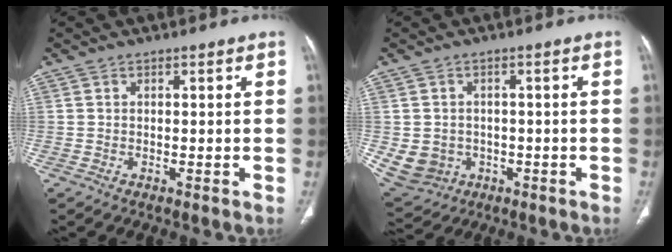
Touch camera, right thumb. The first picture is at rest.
{"total": 8.4, "force": [-1.8, 7.5, 3.2], "torque": [-0.068, 0.012, -0.009]}